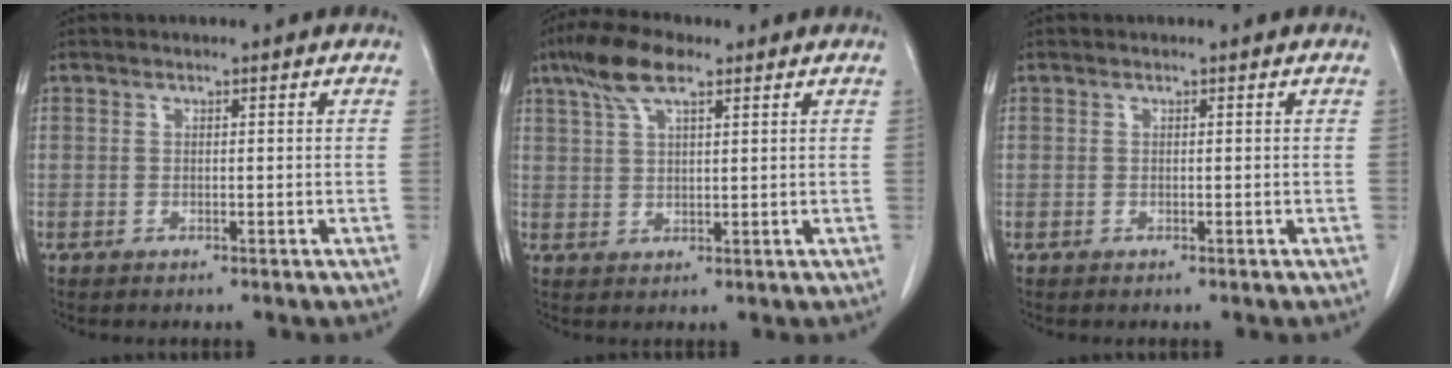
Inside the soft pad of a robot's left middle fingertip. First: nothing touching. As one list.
[{"total": 7.1, "force": [4.6, 1.9, 5.2], "torque": [-0.112, 0.019, 0.086]}, {"total": 0.0}]